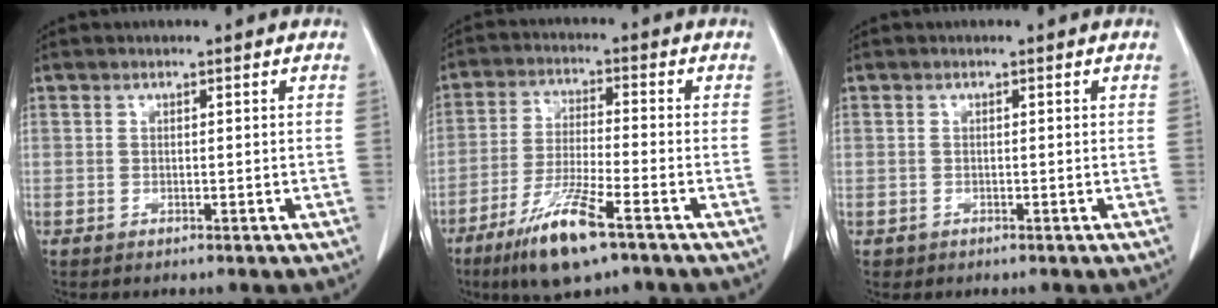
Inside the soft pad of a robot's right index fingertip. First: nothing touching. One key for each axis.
{"total": 10.5, "fx": -6.5, "fy": 0.9, "fz": 8.3, "tx": -0.168, "ty": -0.026, "tz": -0.119}
{"total": 0.8, "fx": -0.3, "fy": 0.7, "fz": 0.0, "tx": -0.003, "ty": 0.005, "tz": -0.006}